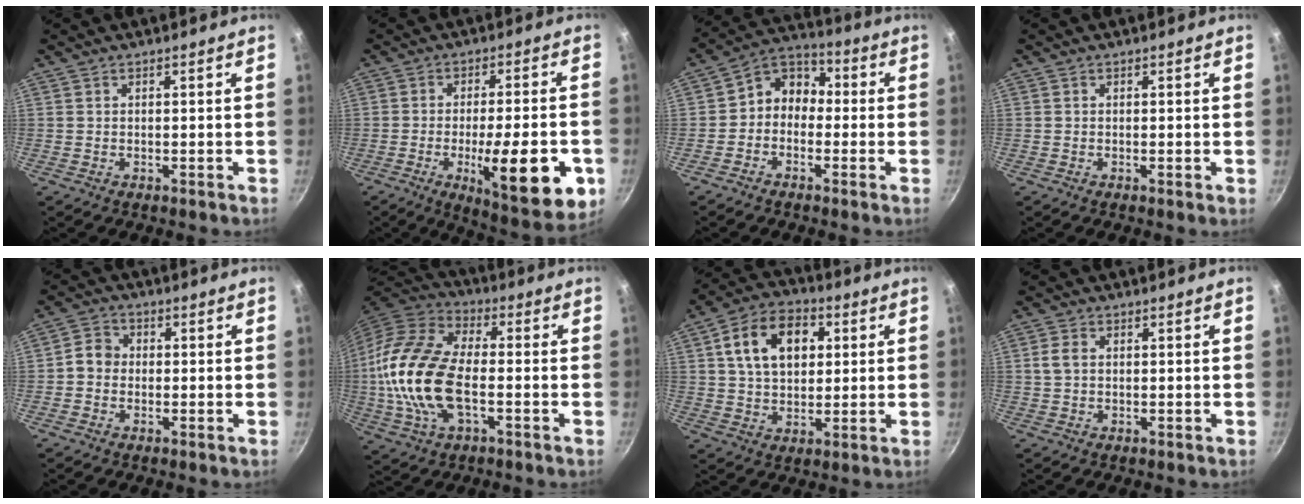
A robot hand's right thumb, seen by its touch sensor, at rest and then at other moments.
{"total": 18.2, "force": [-5.5, 5.1, 16.6], "torque": [-0.212, 0.008, -0.073]}
{"total": 7.3, "force": [-1.2, 6.1, 3.9], "torque": [-0.031, 0.040, -0.045]}
{"total": 0.0}
{"total": 4.1, "force": [-0.5, 3.6, 1.8], "torque": [-0.015, 0.011, -0.023]}
{"total": 19.9, "force": [-2.4, 10.7, 16.6], "torque": [-0.329, 0.031, -0.057]}
{"total": 13.7, "force": [3.7, 9.4, 9.3], "torque": [-0.130, 0.009, 0.052]}
{"total": 2.7, "force": [0.3, 1.9, 1.8], "torque": [-0.033, 0.006, 0.005]}